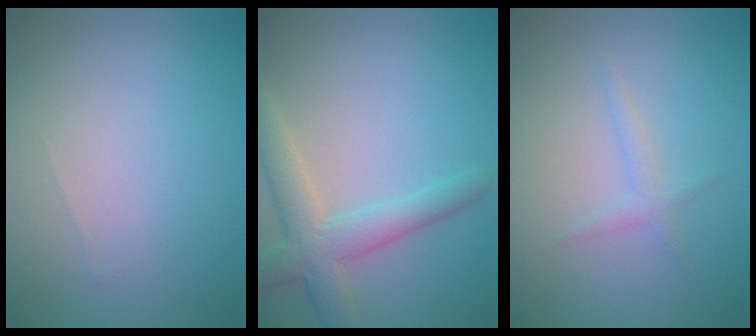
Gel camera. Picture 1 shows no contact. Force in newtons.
{"total": 4.8, "press": 4.8, "slide": 0.3}
{"total": 1.2, "press": 1.2, "slide": 0.1}